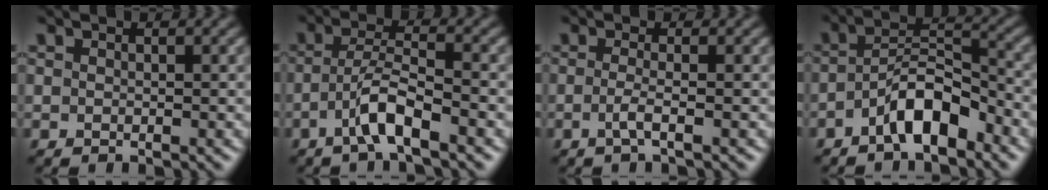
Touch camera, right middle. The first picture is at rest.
{"total": 3.7, "force": [-2.2, 0.4, 3.0], "torque": [-0.061, 0.015, -0.046]}
{"total": 1.4, "force": [-0.5, 0.1, 1.3], "torque": [-0.028, 0.002, -0.014]}
{"total": 5.4, "force": [-3.0, 2.1, 4.0], "torque": [-0.070, 0.018, -0.053]}